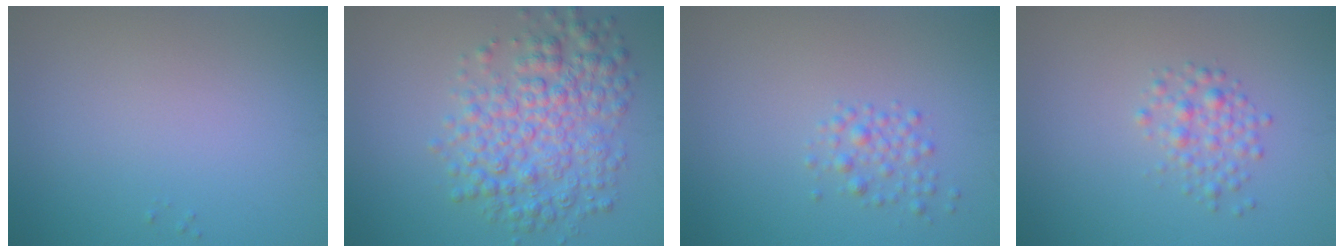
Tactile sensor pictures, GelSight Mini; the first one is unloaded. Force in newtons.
{"total": 6.5, "press": 6.5, "slide": 0.0}
{"total": 1.7, "press": 1.7, "slide": 0.1}
{"total": 2.0, "press": 2.0, "slide": 0.1}